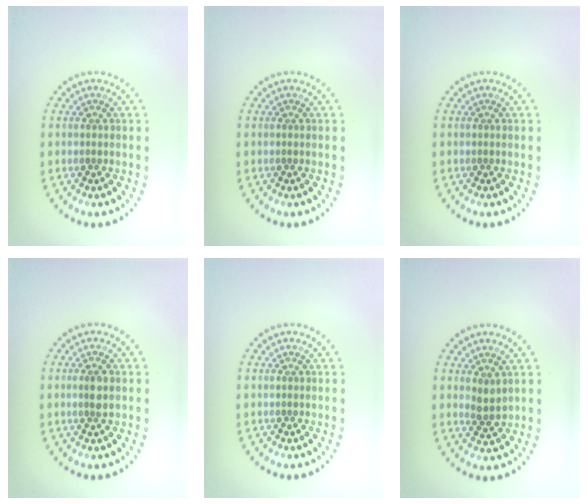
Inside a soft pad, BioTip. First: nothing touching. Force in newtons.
{"total": 0.0}
{"total": 0.0}
{"total": 1.7, "press": 1.5, "slide": 0.7}
{"total": 0.0}
{"total": 1.6, "press": 1.4, "slide": 0.7}